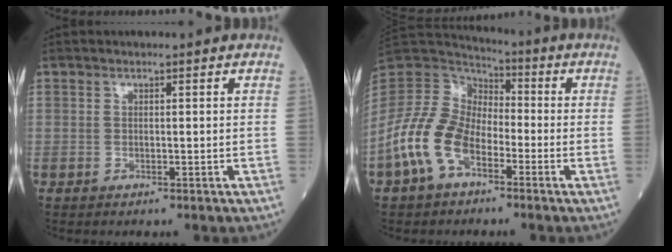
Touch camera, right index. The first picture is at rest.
{"total": 11.8, "force": [-5.1, 7.0, 7.9], "torque": [-0.187, 0.018, -0.105]}